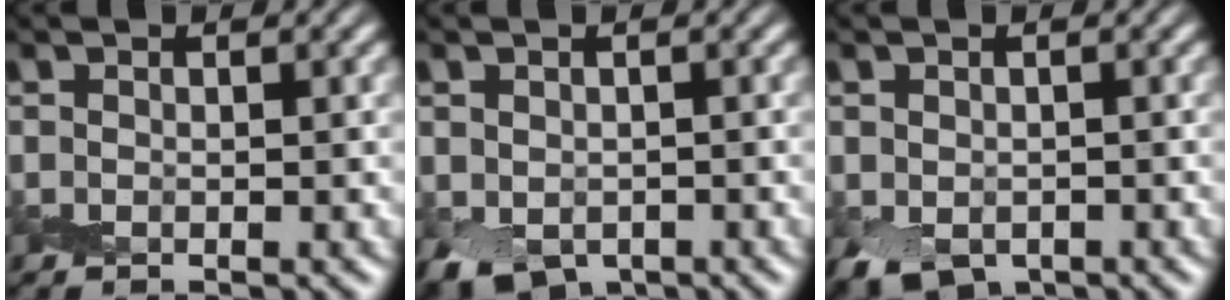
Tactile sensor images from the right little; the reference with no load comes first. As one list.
[{"total": 3.7, "force": [-1.7, 2.5, 2.1], "torque": [-0.036, -0.014, -0.026]}, {"total": 3.2, "force": [-1.6, 2.2, 1.8], "torque": [-0.030, -0.015, -0.026]}]